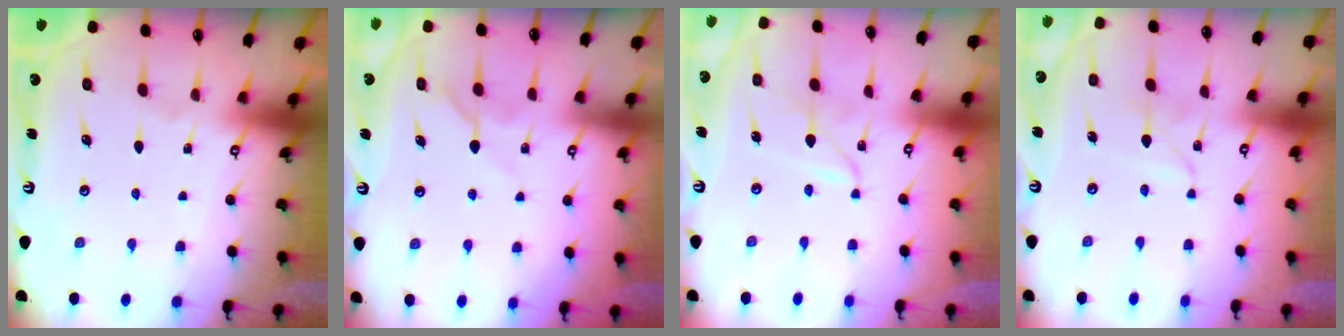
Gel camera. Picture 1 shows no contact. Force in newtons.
{"total": 5.9, "press": 5.9, "slide": 0.4}
{"total": 2.4, "press": 2.4, "slide": 0.3}
{"total": 2.2, "press": 2.2, "slide": 0.2}